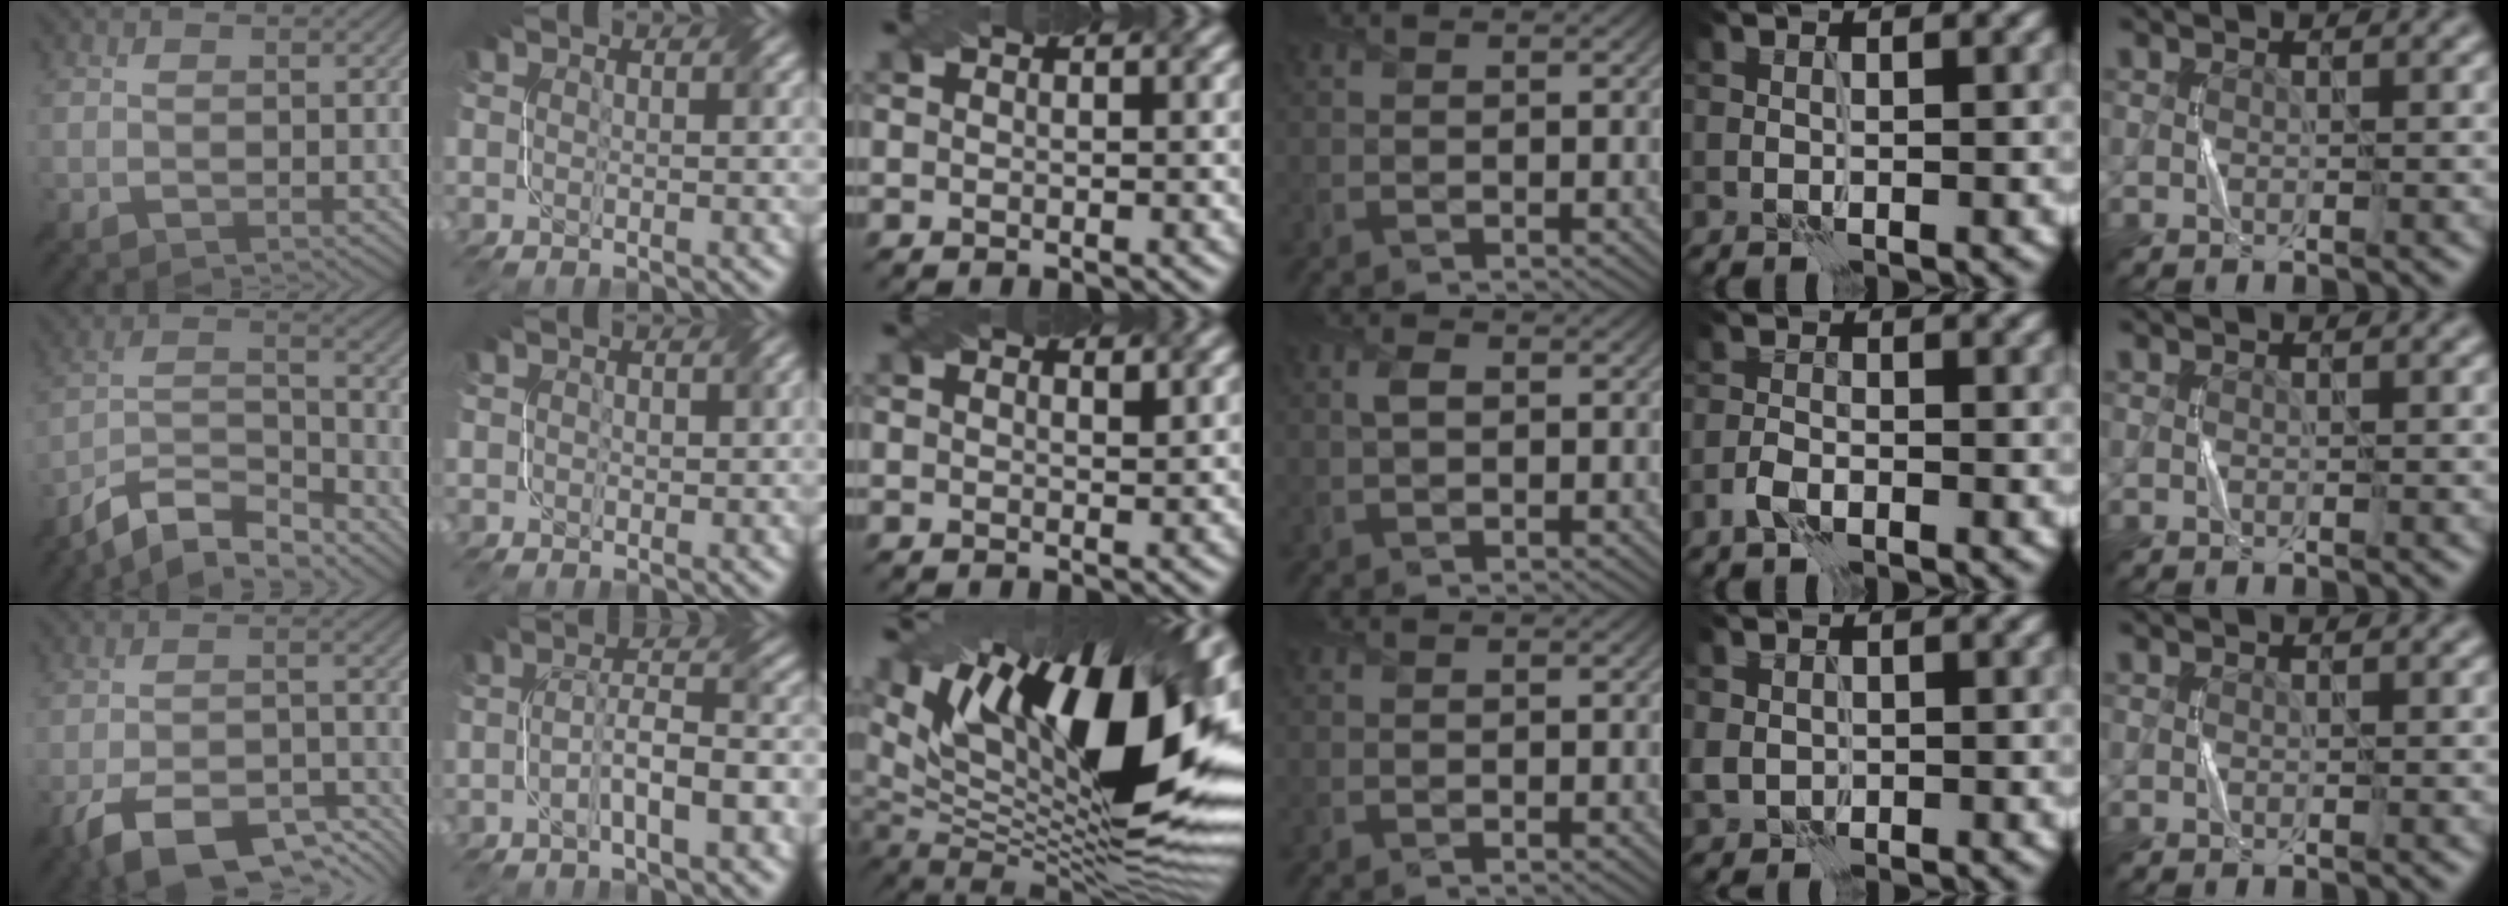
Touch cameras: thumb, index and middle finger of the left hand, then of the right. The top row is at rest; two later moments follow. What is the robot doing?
{"motion": "twist", "object": "screw"}